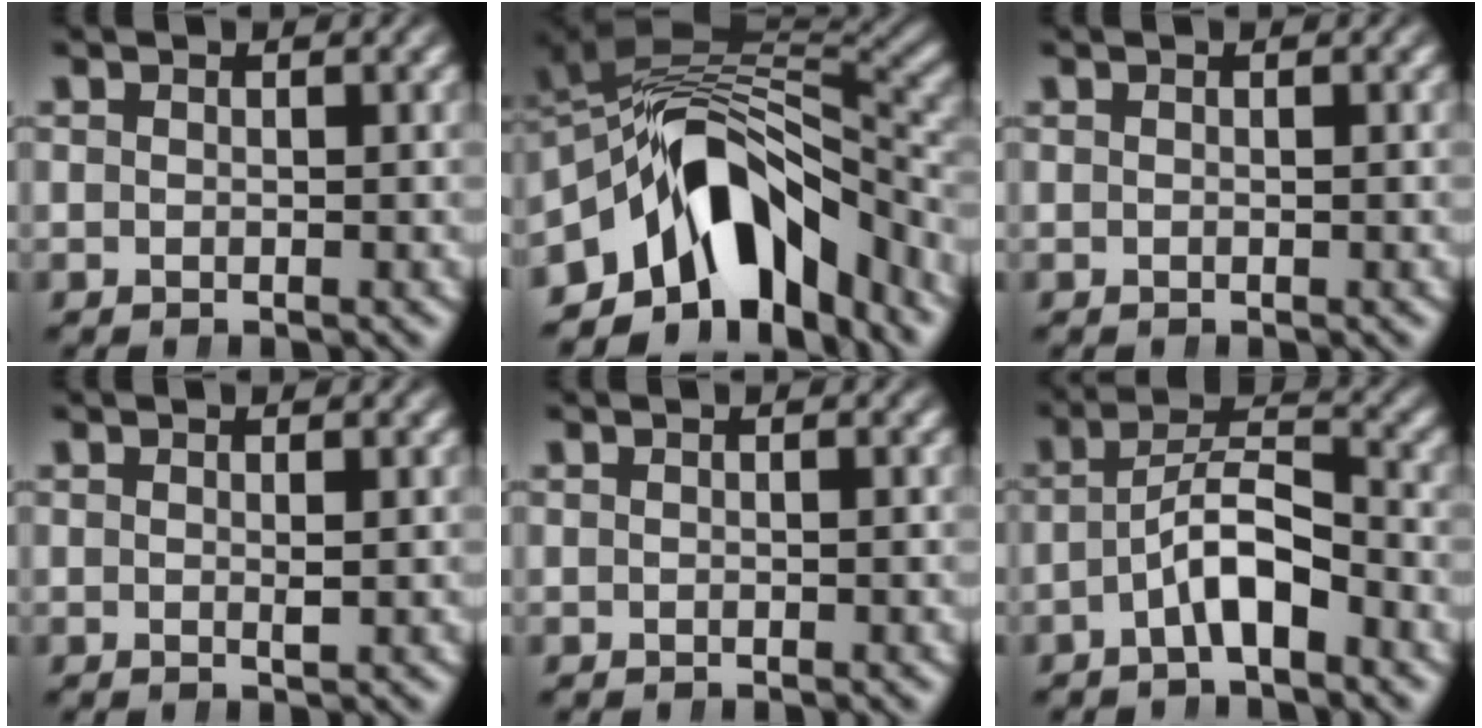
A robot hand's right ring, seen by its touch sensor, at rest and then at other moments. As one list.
[{"total": 15.6, "force": [-4.4, 10.5, 10.7], "torque": [-0.188, -0.030, -0.062]}, {"total": 0.0}, {"total": 0.7, "force": [0.0, -0.4, 0.6], "torque": [-0.010, -0.003, 0.002]}, {"total": 0.0}, {"total": 4.3, "force": [-2.2, 1.7, 3.2], "torque": [-0.055, -0.005, -0.035]}]